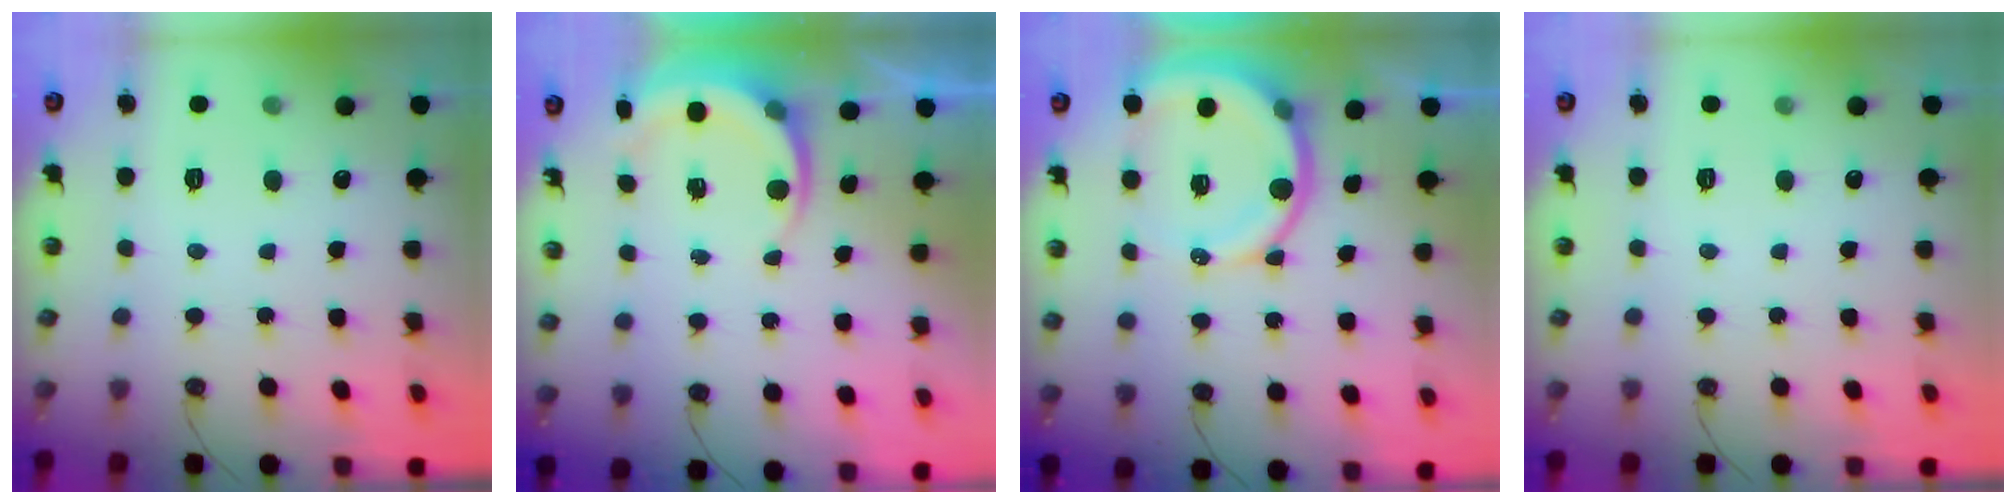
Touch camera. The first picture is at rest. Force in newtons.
{"total": 7.1, "press": 6.9, "slide": 1.6}
{"total": 12.7, "press": 12.6, "slide": 1.6}
{"total": 0.0}